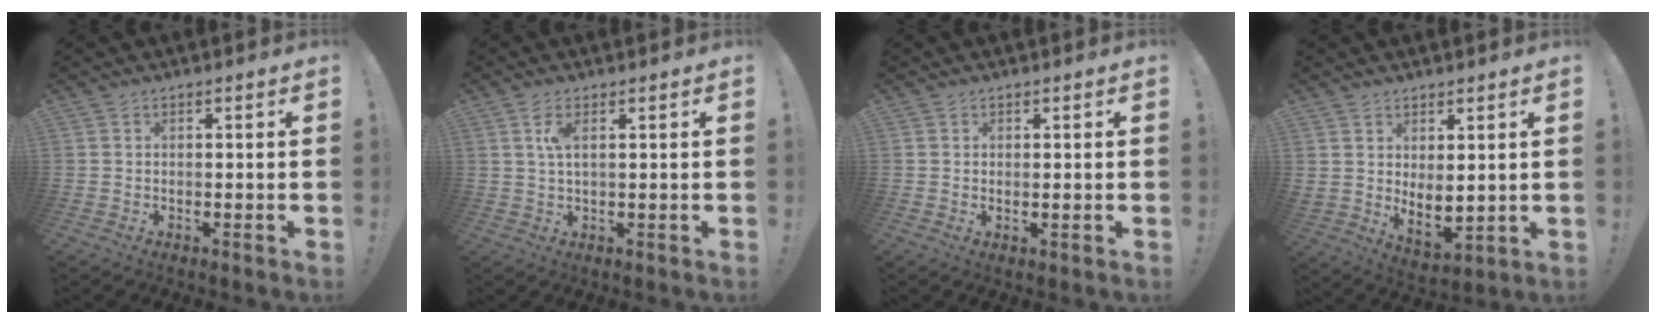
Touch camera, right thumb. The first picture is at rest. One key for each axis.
{"total": 4.1, "fx": 1.4, "fy": 1.1, "fz": 3.6, "tx": -0.065, "ty": -0.002, "tz": 0.022}
{"total": 0.9, "fx": 0.6, "fy": 0.2, "fz": 0.6, "tx": -0.001, "ty": -0.004, "tz": 0.009}
{"total": 6.0, "fx": 3.0, "fy": 3.1, "fz": 4.2, "tx": -0.049, "ty": -0.039, "tz": 0.063}